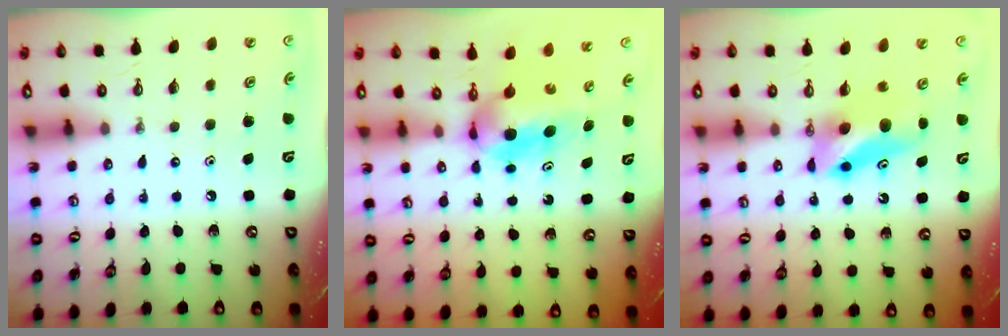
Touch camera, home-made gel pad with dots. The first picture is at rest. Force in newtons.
{"total": 6.7, "press": 6.2, "slide": 2.6}
{"total": 8.1, "press": 7.3, "slide": 3.5}